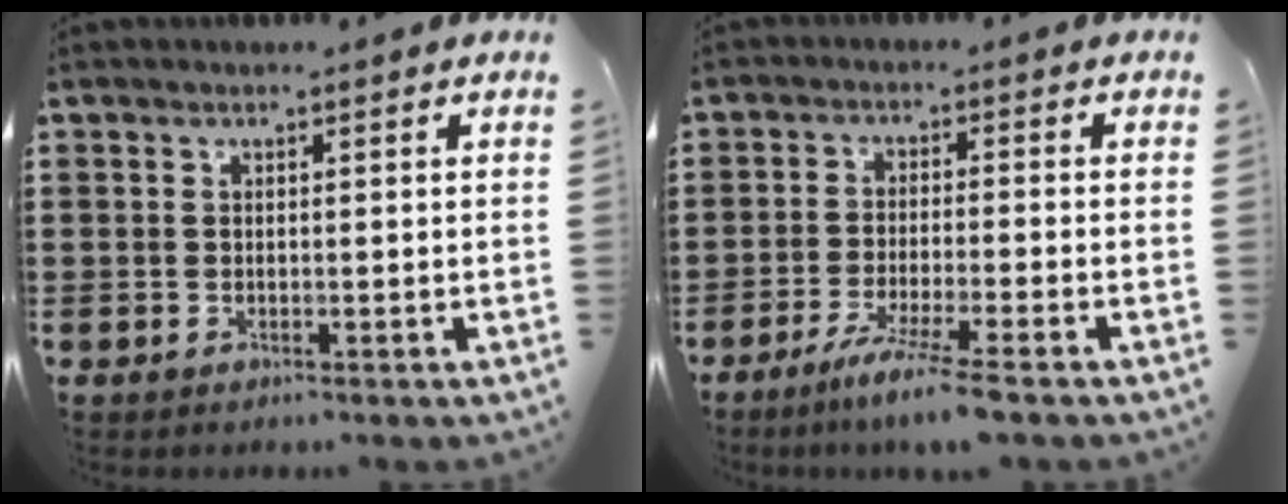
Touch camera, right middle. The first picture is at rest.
{"total": 5.6, "force": [-4.4, -0.5, 3.3], "torque": [-0.064, -0.017, -0.082]}